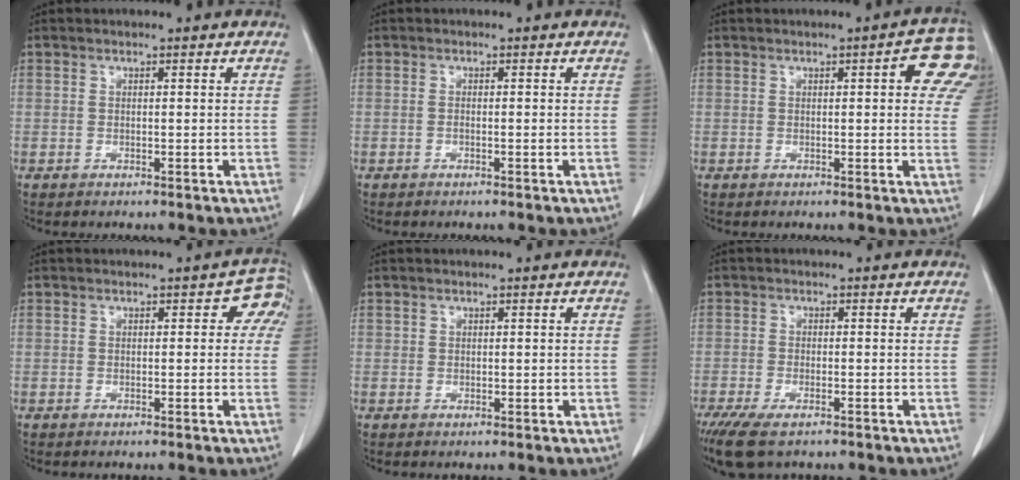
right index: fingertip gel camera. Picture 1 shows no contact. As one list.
[{"total": 0.0}, {"total": 7.3, "force": [2.9, 1.8, 6.4], "torque": [-0.063, 0.001, 0.018]}, {"total": 3.2, "force": [0.6, 2.1, 2.4], "torque": [-0.009, 0.014, -0.003]}, {"total": 0.6, "force": [0.4, 0.4, 0.0], "torque": [0.013, 0.002, 0.007]}, {"total": 7.4, "force": [-5.4, 2.1, 4.6], "torque": [-0.080, -0.017, -0.090]}]